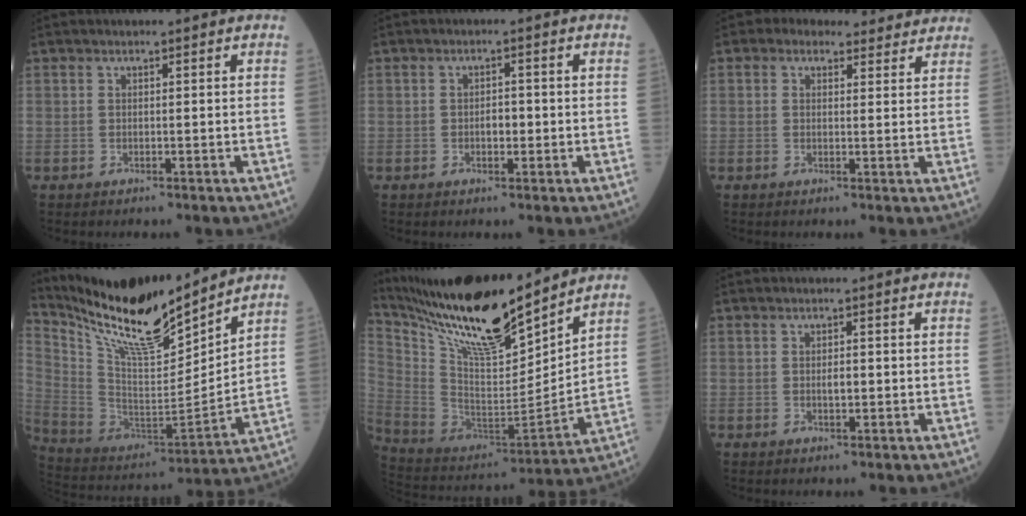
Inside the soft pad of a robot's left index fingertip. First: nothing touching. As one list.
[{"total": 1.8, "force": [-0.5, 0.9, 1.5], "torque": [-0.021, 0.004, -0.008]}, {"total": 6.4, "force": [5.4, 3.2, 1.2], "torque": [-0.008, 0.024, 0.062]}, {"total": 18.8, "force": [16.4, 1.9, 8.9], "torque": [-0.177, -0.017, 0.303]}, {"total": 21.0, "force": [18.0, 2.3, 10.6], "torque": [-0.201, -0.021, 0.329]}, {"total": 1.5, "force": [-0.2, 0.6, 1.4], "torque": [-0.025, 0.001, -0.003]}]